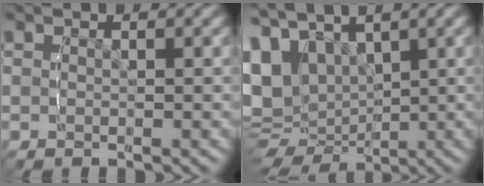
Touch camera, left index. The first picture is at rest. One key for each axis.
{"total": 10.1, "fx": -0.3, "fy": 9.0, "fz": 4.4, "tx": -0.133, "ty": -0.041, "tz": 0.002}